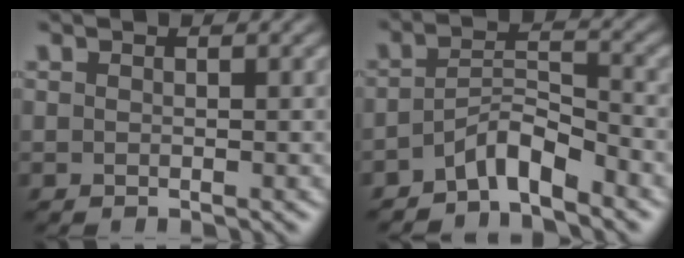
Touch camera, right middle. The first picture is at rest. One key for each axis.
{"total": 3.6, "fx": -2.7, "fy": 1.0, "fz": 2.2, "tx": -0.037, "ty": 0.013, "tz": -0.055}